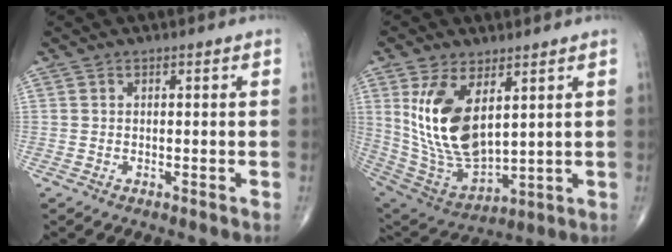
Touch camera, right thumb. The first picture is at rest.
{"total": 16.7, "force": [5.0, 8.5, 13.5], "torque": [-0.245, -0.026, 0.119]}